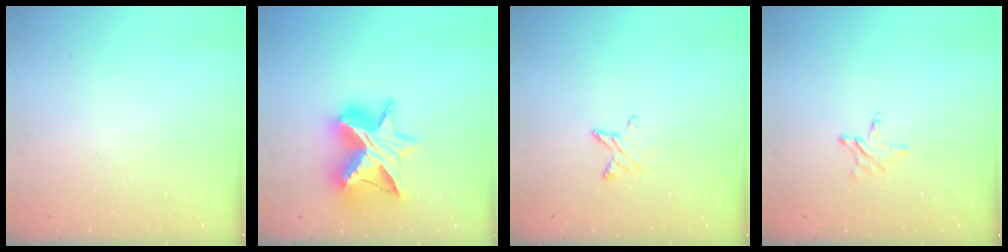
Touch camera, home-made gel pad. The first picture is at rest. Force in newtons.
{"total": 16.8, "press": 16.8, "slide": 1.0}
{"total": 5.7, "press": 5.7, "slide": 0.4}
{"total": 3.2, "press": 3.2, "slide": 0.3}